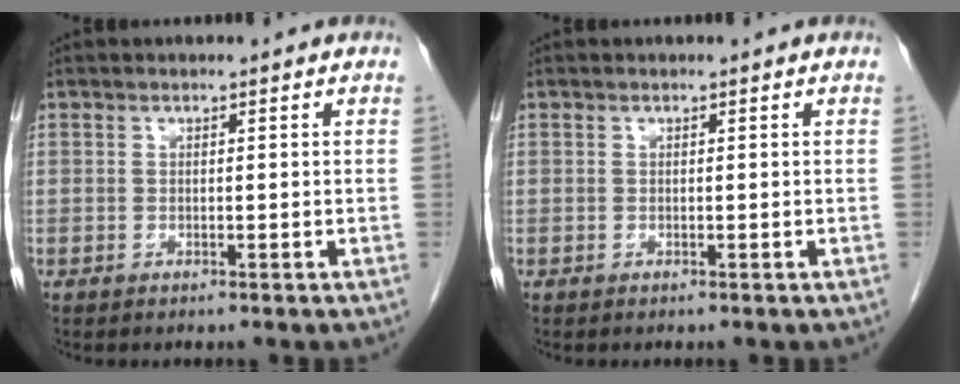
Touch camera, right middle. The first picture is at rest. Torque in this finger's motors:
{"motor_torque": [-0.09, 0.09, -0.03, -0.01]}